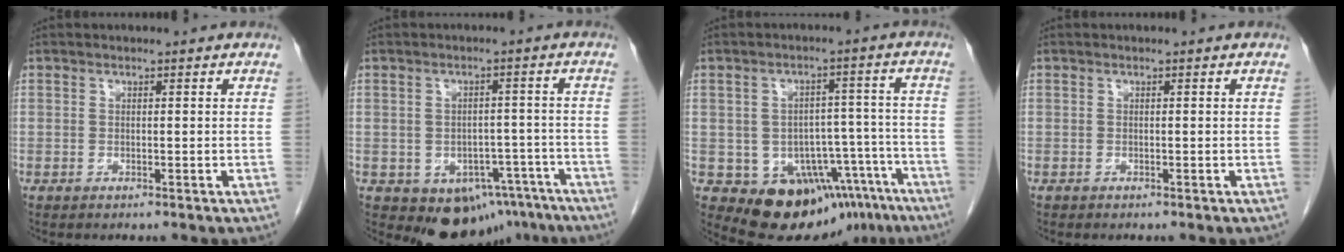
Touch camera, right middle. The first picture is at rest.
{"total": 10.2, "force": [-6.5, 6.8, 3.9], "torque": [-0.032, 0.024, -0.082]}
{"total": 14.4, "force": [-9.6, 8.9, 6.1], "torque": [-0.051, 0.041, -0.125]}
{"total": 0.0}